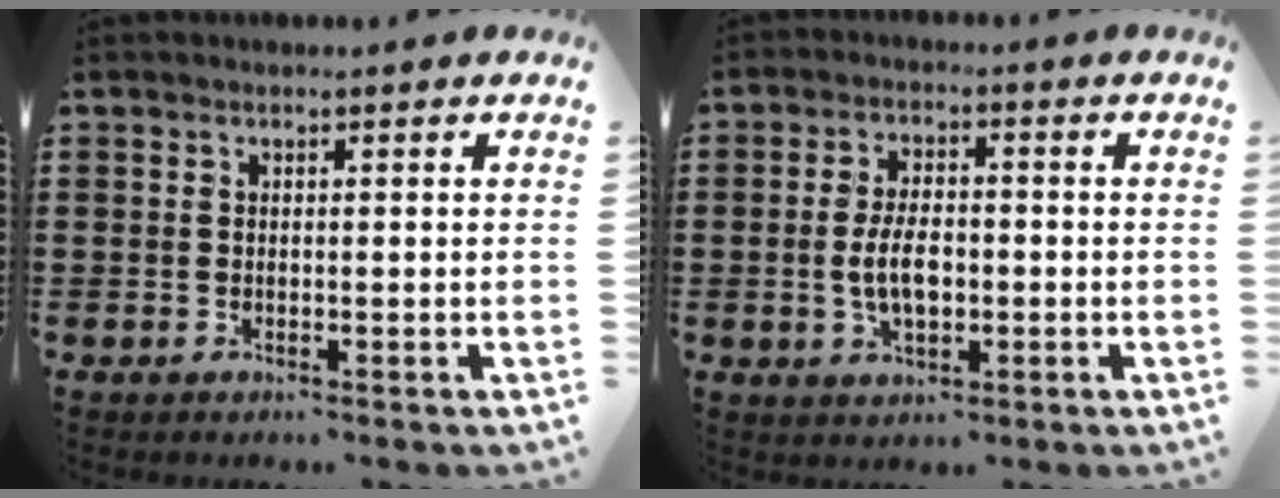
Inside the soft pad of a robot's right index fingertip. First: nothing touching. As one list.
[{"total": 5.8, "force": [-0.7, 3.0, 4.9], "torque": [-0.095, 0.000, -0.017]}]